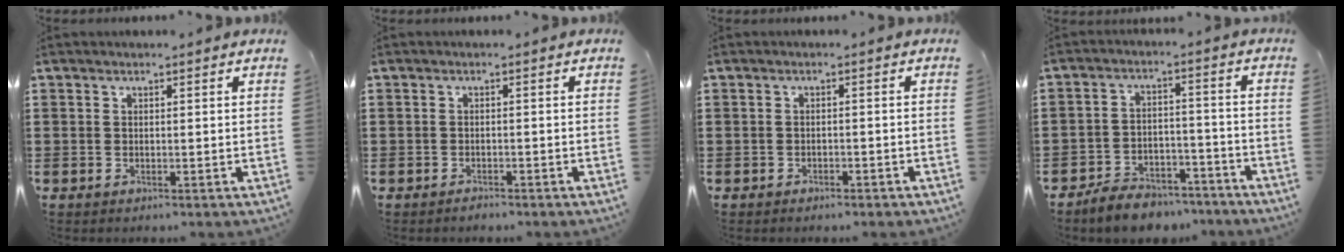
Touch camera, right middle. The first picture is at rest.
{"total": 0.9, "force": [-0.9, 0.2, 0.1], "torque": [-0.004, 0.001, -0.020]}
{"total": 1.0, "force": [-1.0, 0.4, 0.1], "torque": [-0.006, 0.000, -0.021]}
{"total": 5.7, "force": [-5.5, 1.4, 0.7], "torque": [-0.008, 0.019, -0.109]}